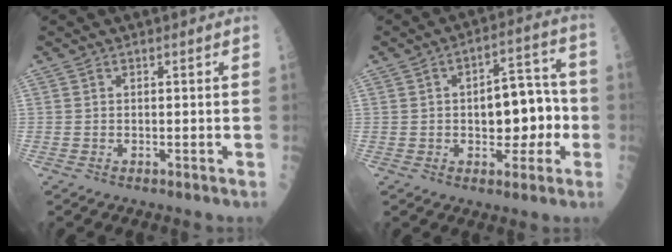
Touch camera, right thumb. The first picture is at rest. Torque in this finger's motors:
{"motor_torque": [-0.16, 0.43, 0.05, -0.05, 0.16]}